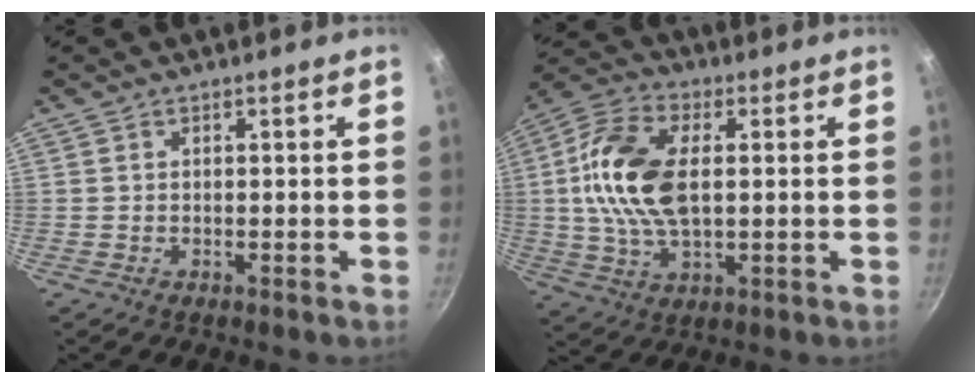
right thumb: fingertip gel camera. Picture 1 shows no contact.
{"total": 15.6, "force": [1.5, 8.8, 12.9], "torque": [-0.241, 0.013, 0.018]}